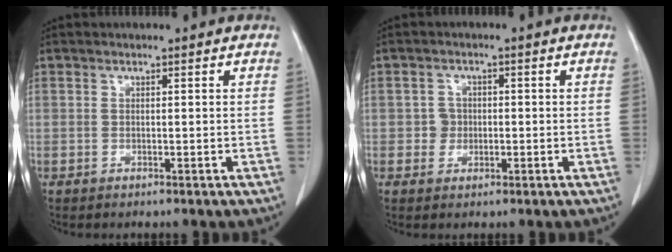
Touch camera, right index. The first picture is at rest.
{"total": 2.3, "force": [-0.1, 2.2, 0.5], "torque": [0.005, 0.010, 0.000]}